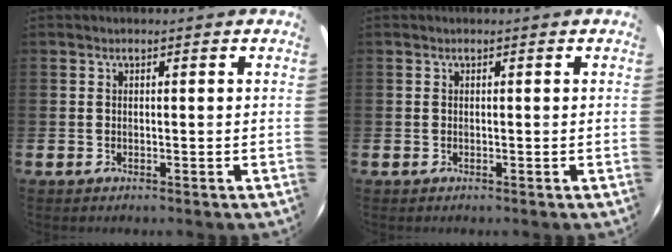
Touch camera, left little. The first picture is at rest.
{"total": 0.0}